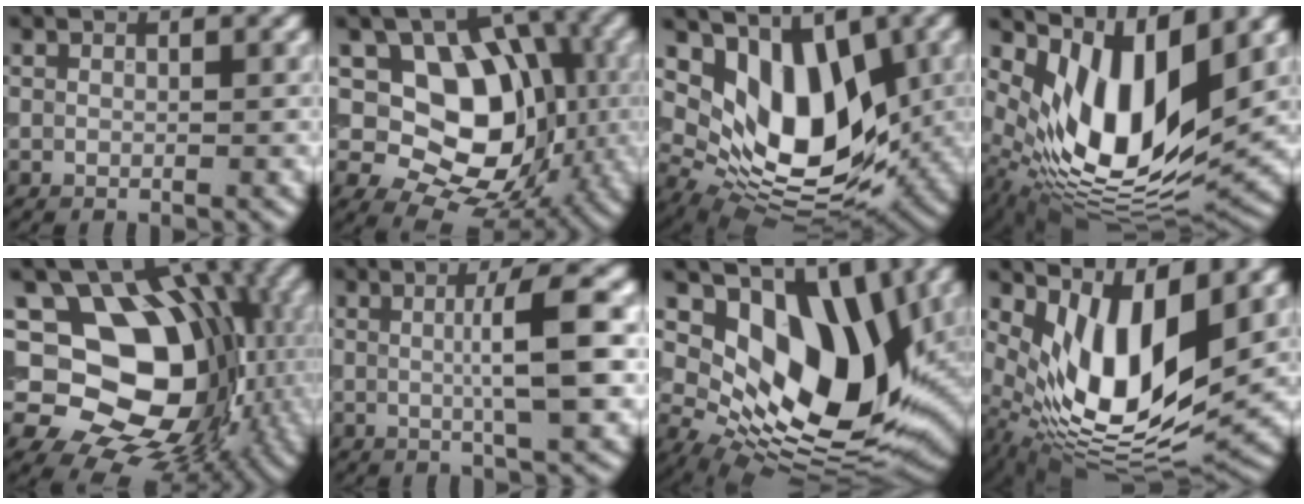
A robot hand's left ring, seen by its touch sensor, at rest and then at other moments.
{"total": 11.3, "force": [-0.1, 8.4, 7.5], "torque": [-0.102, -0.007, -0.007]}
{"total": 10.1, "force": [2.7, 5.9, 7.7], "torque": [-0.124, -0.022, 0.048]}
{"total": 12.2, "force": [2.5, 5.8, 10.5], "torque": [-0.203, -0.018, 0.049]}
{"total": 15.2, "force": [0.0, 11.4, 10.1], "torque": [-0.123, 0.006, -0.004]}
{"total": 6.1, "force": [0.5, 1.1, 6.0], "torque": [-0.087, 0.007, 0.005]}
{"total": 12.4, "force": [3.3, 7.2, 9.5], "torque": [-0.142, -0.020, 0.064]}
{"total": 11.1, "force": [1.2, 5.1, 9.8], "torque": [-0.189, -0.018, 0.022]}